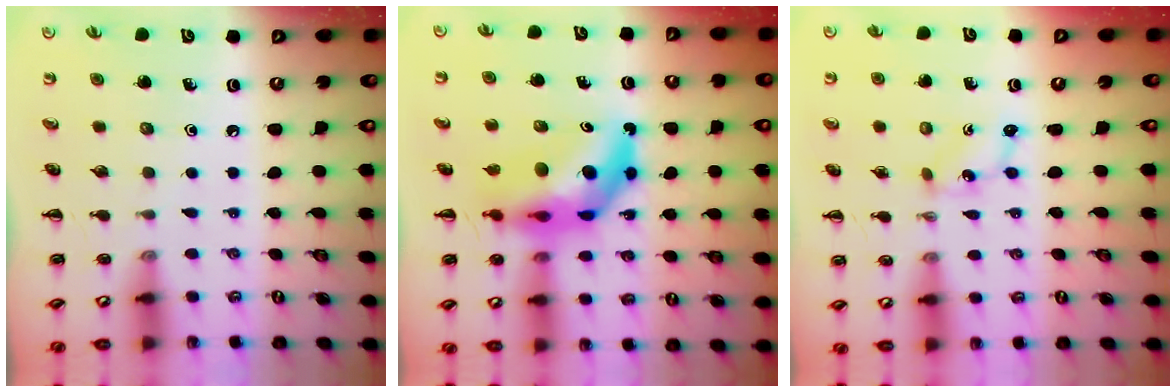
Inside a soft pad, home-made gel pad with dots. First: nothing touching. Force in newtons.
{"total": 12.1, "press": 11.5, "slide": 3.9}
{"total": 1.3, "press": 1.2, "slide": 0.5}